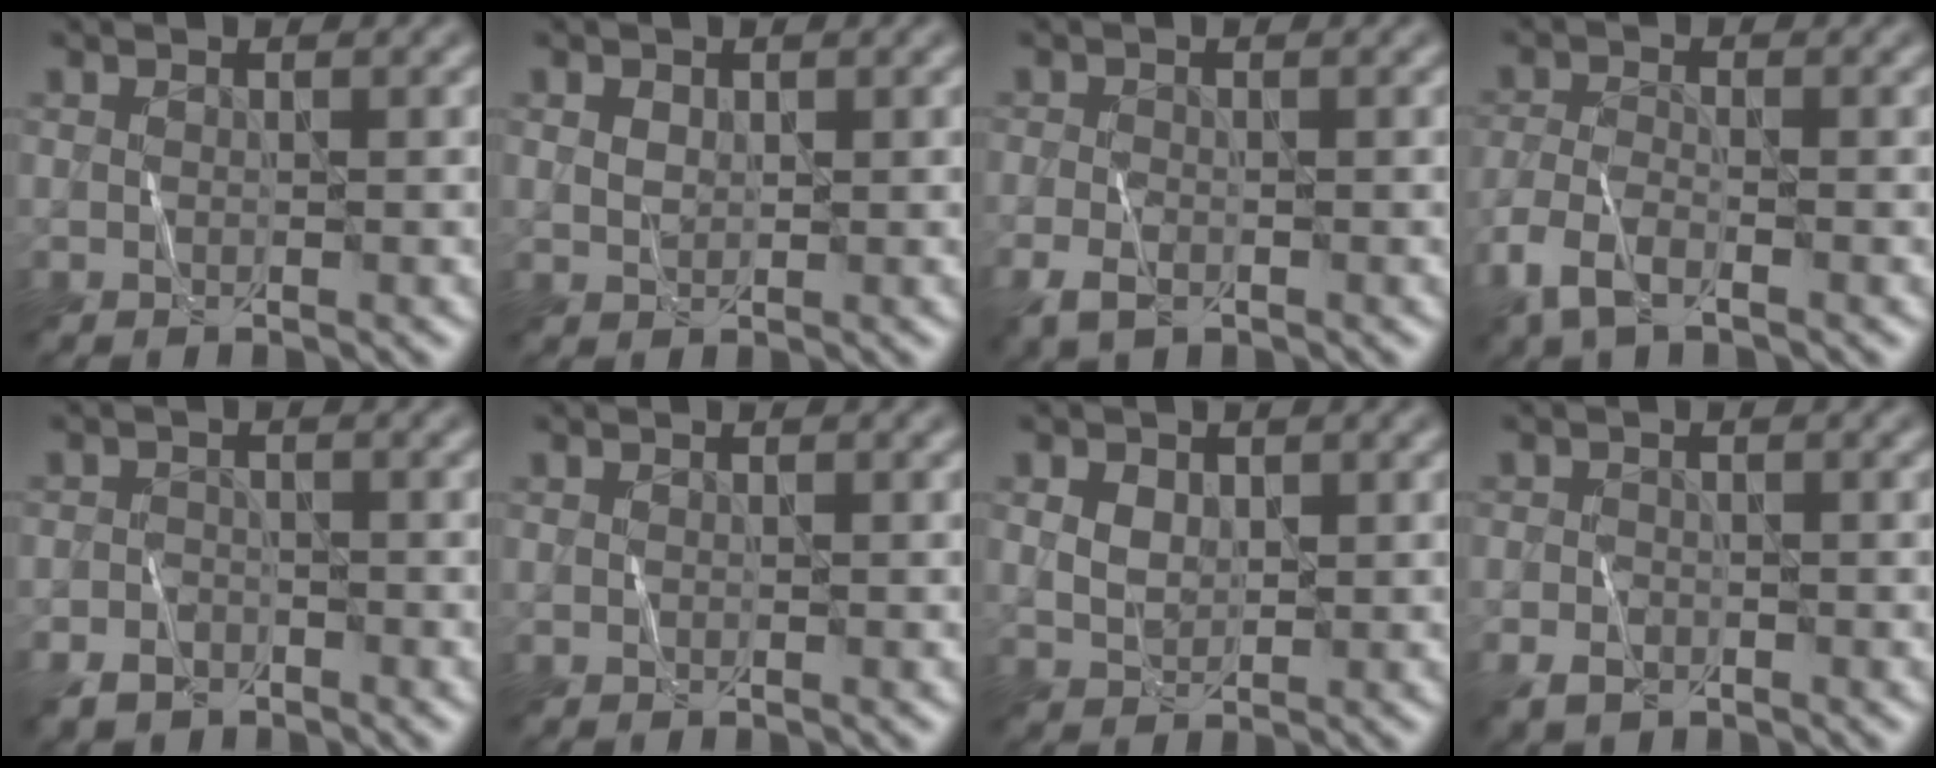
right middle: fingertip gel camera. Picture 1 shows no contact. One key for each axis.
{"total": 0.6, "fx": 0.3, "fy": 0.4, "fz": 0.3, "tx": -0.007, "ty": 0.000, "tz": 0.009}
{"total": 2.4, "fx": -1.3, "fy": 1.4, "fz": 1.5, "tx": -0.032, "ty": -0.005, "tz": -0.027}
{"total": 3.7, "fx": -2.5, "fy": 1.4, "fz": 2.3, "tx": -0.058, "ty": -0.006, "tz": -0.058}
{"total": 2.3, "fx": -1.8, "fy": 1.4, "fz": 0.5, "tx": -0.006, "ty": -0.001, "tz": -0.040}
{"total": 0.0}
{"total": 1.4, "fx": 0.4, "fy": 1.1, "fz": 0.9, "tx": -0.020, "ty": -0.002, "tz": 0.013}
{"total": 1.8, "fx": -1.1, "fy": 1.1, "fz": 0.8, "tx": -0.013, "ty": -0.002, "tz": -0.024}